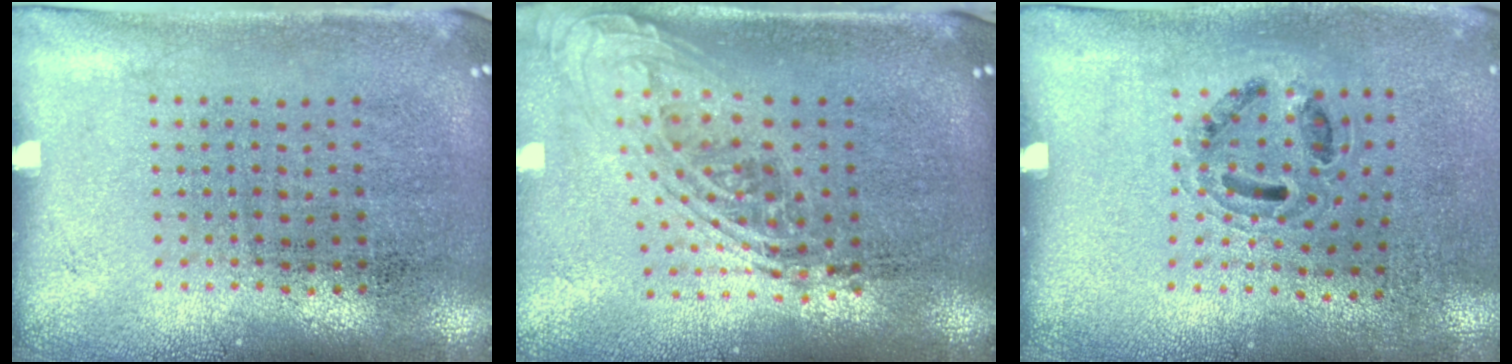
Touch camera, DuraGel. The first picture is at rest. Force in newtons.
{"total": 2.2, "press": 1.6, "slide": 1.5}
{"total": 0.9, "press": 0.8, "slide": 0.5}